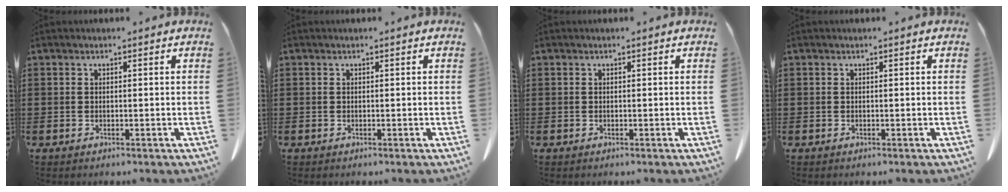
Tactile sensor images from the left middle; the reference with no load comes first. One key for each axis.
{"total": 0.0}
{"total": 0.0}
{"total": 0.0}